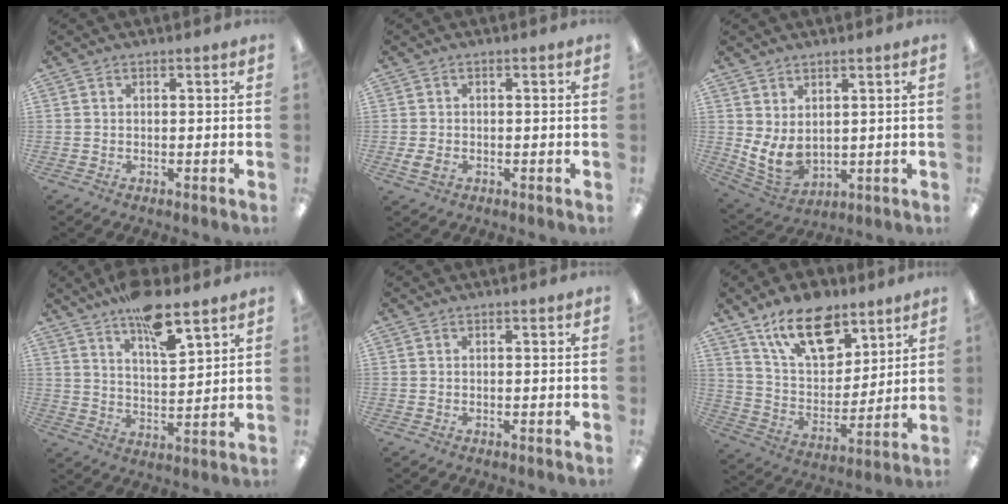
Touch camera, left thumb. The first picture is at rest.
{"total": 2.9, "force": [-1.0, 1.9, 2.0], "torque": [-0.045, 0.000, -0.020]}
{"total": 7.5, "force": [1.4, 5.3, 5.2], "torque": [-0.118, -0.017, 0.032]}
{"total": 10.8, "force": [8.2, 2.9, 6.4], "torque": [-0.106, -0.046, 0.142]}
{"total": 0.0}
{"total": 17.2, "force": [11.4, 8.8, 9.4], "torque": [-0.157, -0.054, 0.204]}